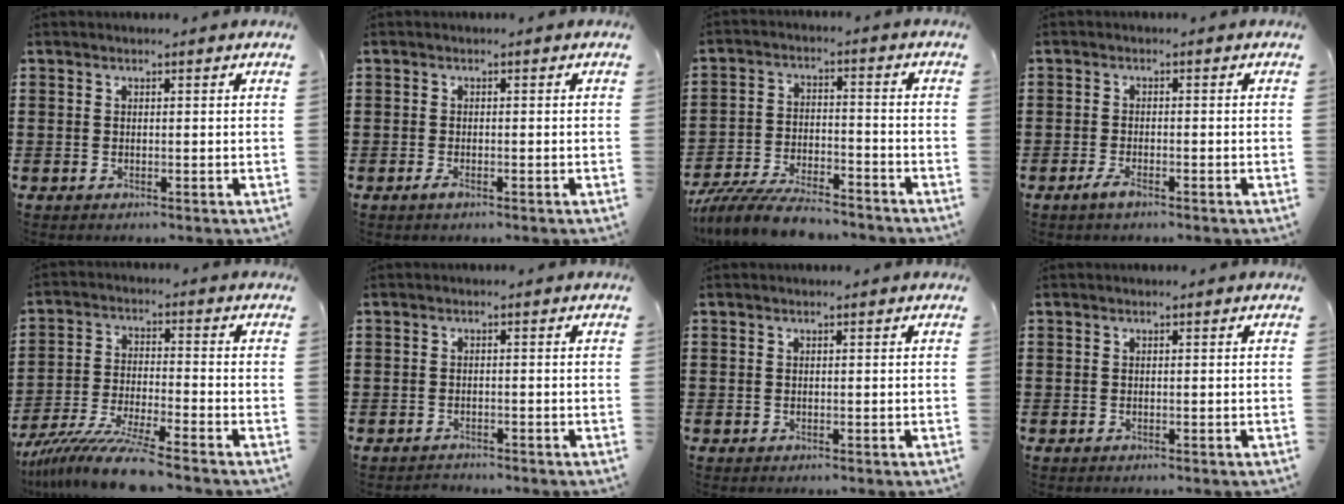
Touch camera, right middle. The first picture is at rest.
{"total": 1.0, "force": [-0.7, 0.4, 0.7], "torque": [-0.021, -0.006, -0.016]}
{"total": 8.2, "force": [-7.6, 1.4, 2.6], "torque": [-0.057, 0.009, -0.149]}
{"total": 2.1, "force": [-1.4, 0.6, 1.5], "torque": [-0.040, -0.006, -0.032]}
{"total": 10.0, "force": [-8.6, 0.3, 5.1], "torque": [-0.100, 0.000, -0.167]}
{"total": 1.3, "force": [-1.3, 0.3, -0.2], "torque": [0.000, 0.004, -0.030]}
{"total": 0.0}
{"total": 0.0}